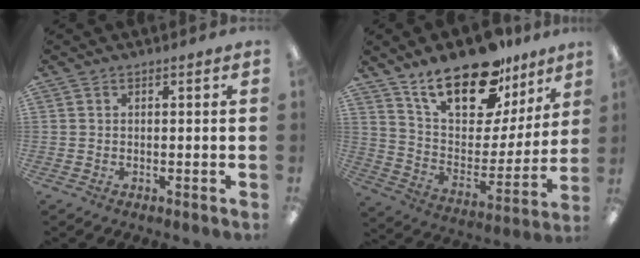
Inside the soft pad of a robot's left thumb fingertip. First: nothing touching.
{"total": 22.4, "force": [15.9, 10.0, 12.2], "torque": [-0.198, -0.098, 0.280]}